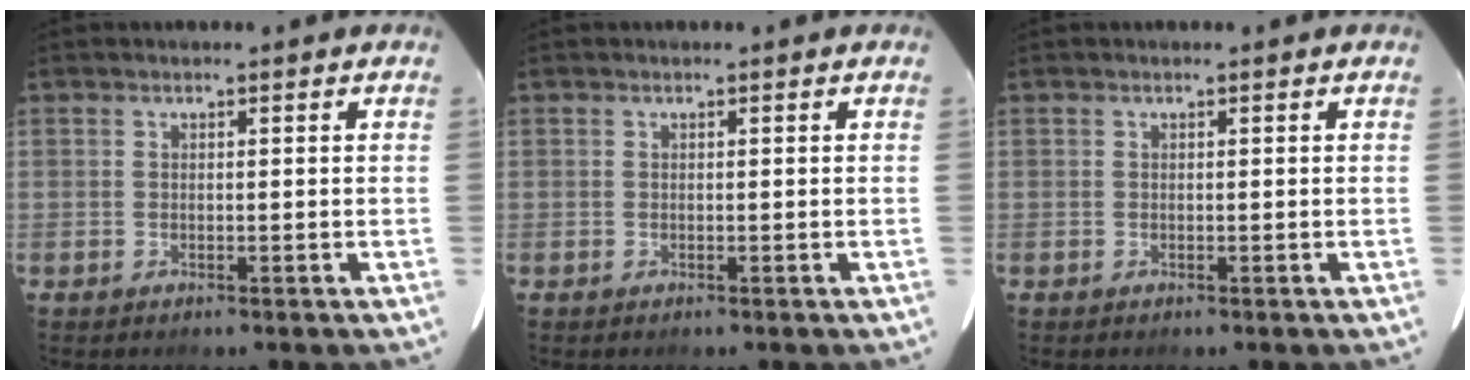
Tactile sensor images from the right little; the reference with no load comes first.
{"total": 0.0}
{"total": 0.0}